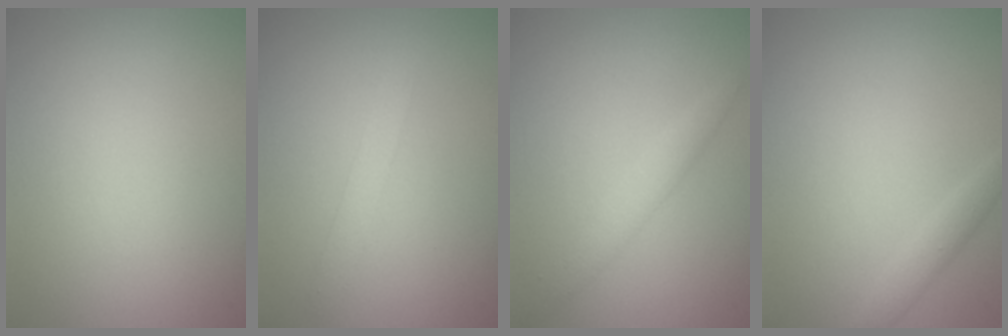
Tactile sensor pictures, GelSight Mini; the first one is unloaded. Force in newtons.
{"total": 1.2, "press": 1.2, "slide": 0.1}
{"total": 2.0, "press": 2.0, "slide": 0.0}
{"total": 1.3, "press": 1.3, "slide": 0.1}